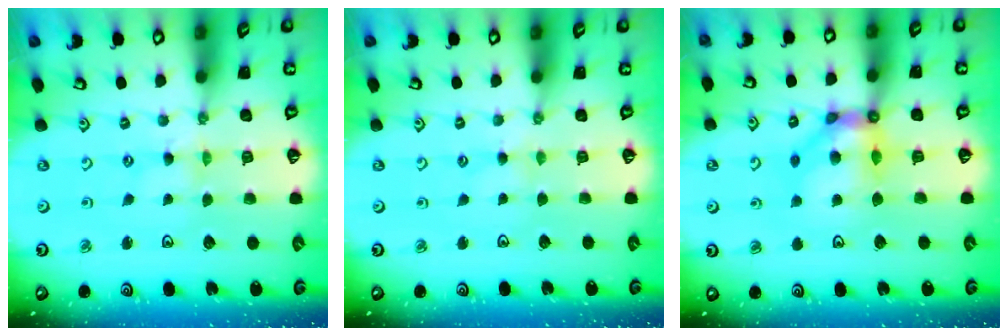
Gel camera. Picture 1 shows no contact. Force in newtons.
{"total": 1.7, "press": 1.6, "slide": 0.3}
{"total": 11.3, "press": 11.1, "slide": 2.0}